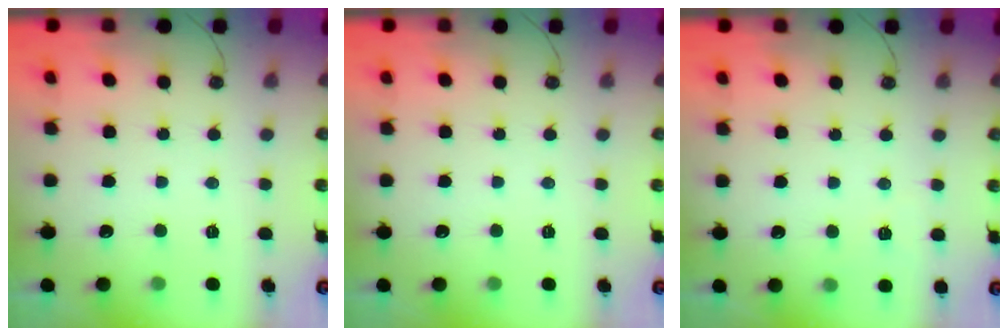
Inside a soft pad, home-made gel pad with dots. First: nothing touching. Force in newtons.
{"total": 0.0}
{"total": 2.7, "press": 1.7, "slide": 2.1}